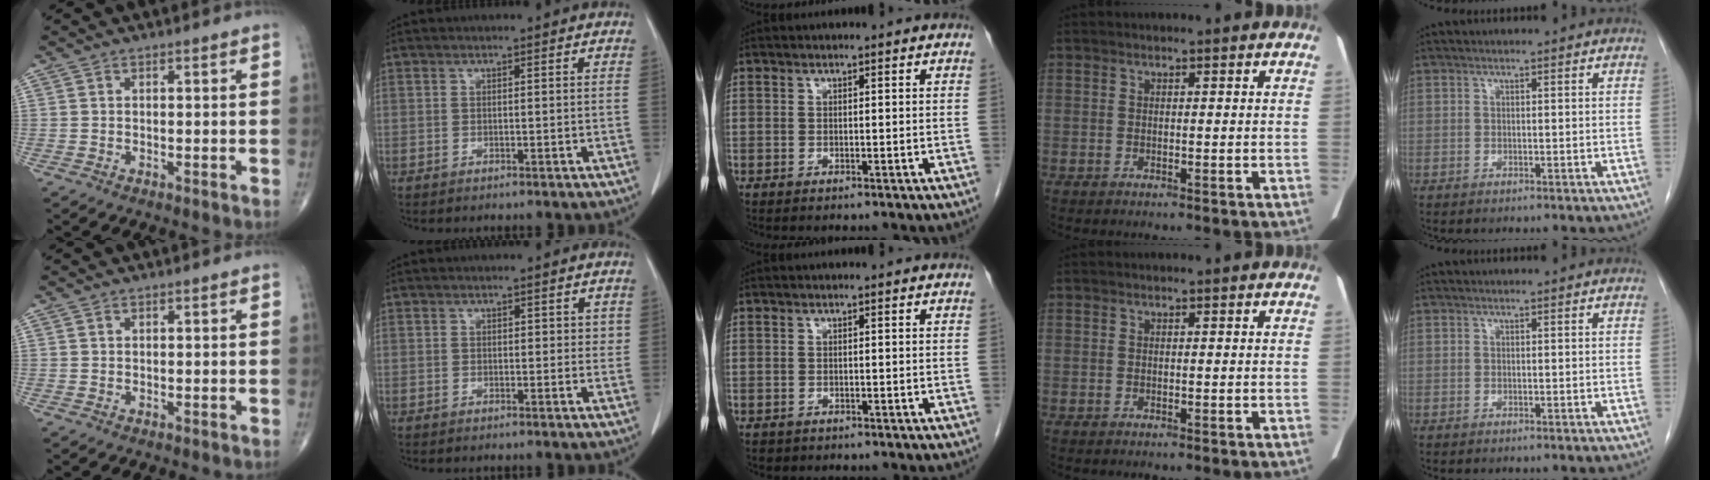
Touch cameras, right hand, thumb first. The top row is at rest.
{"index": {"total": 1.6, "force": [0.6, 1.2, 0.9], "torque": [-0.004, 0.003, 0.006]}, "middle": {"total": 0.9, "force": [-0.6, 0.7, 0.0], "torque": [-0.011, 0.002, -0.004]}}